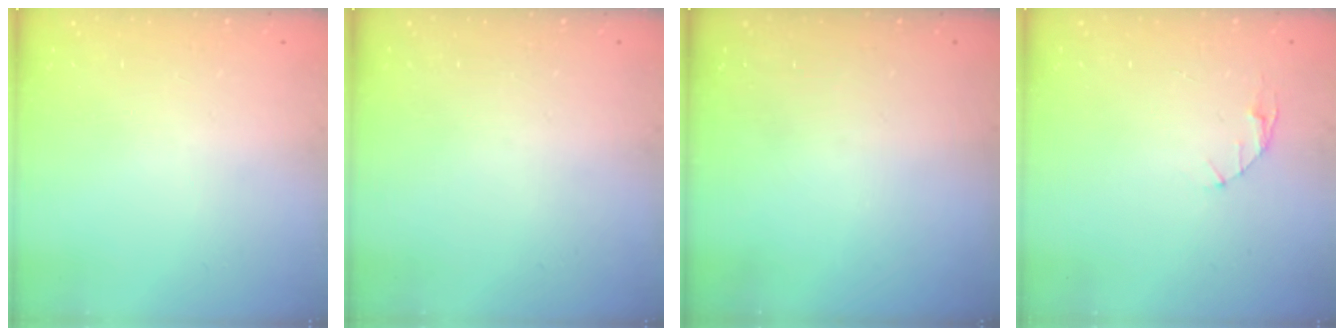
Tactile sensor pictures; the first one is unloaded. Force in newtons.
{"total": 0.0}
{"total": 0.0}
{"total": 3.1, "press": 3.1, "slide": 0.4}